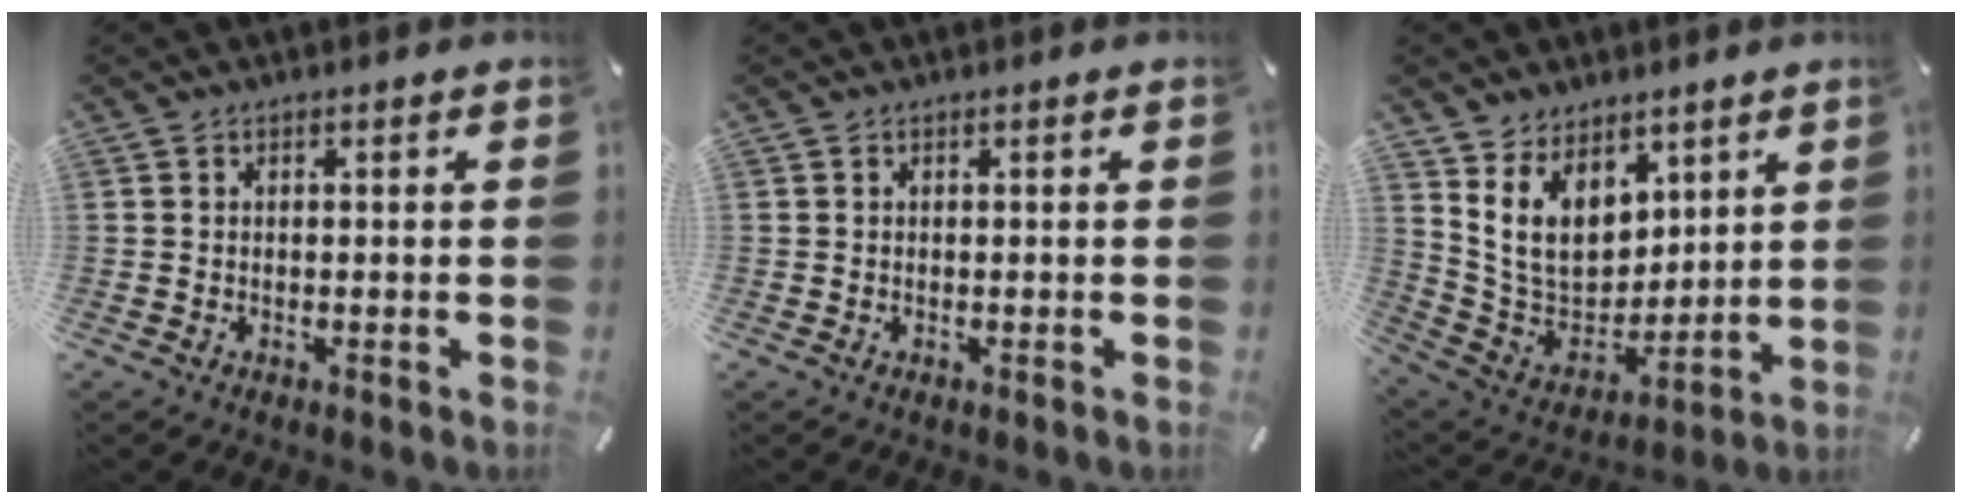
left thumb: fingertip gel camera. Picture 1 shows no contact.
{"total": 0.0}
{"total": 12.8, "force": [6.3, 9.7, 5.5], "torque": [-0.118, -0.043, 0.128]}